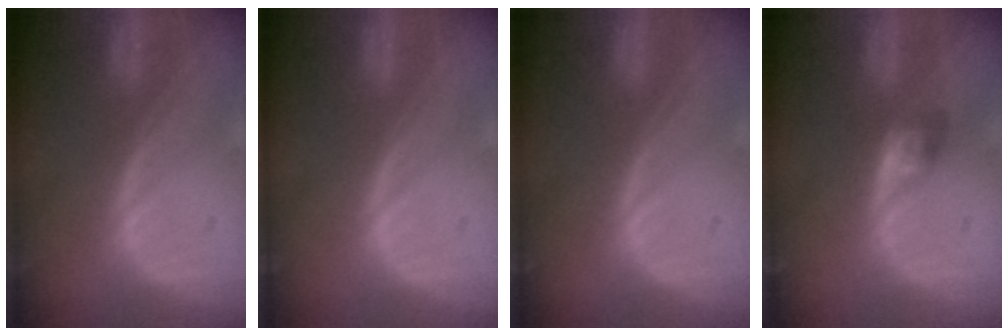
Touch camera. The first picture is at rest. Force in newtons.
{"total": 0.0}
{"total": 0.0}
{"total": 2.8, "press": 2.6, "slide": 1.1}